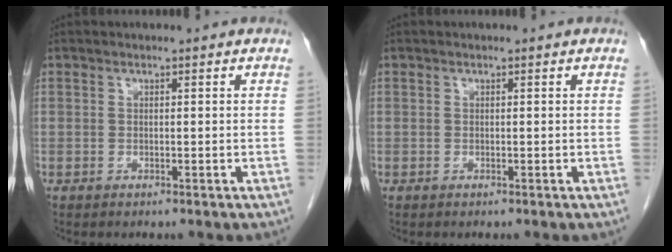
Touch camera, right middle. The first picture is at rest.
{"total": 0.0}